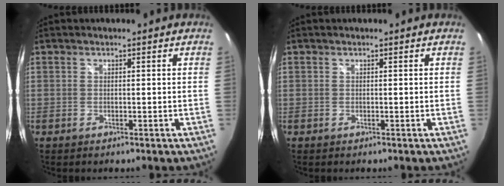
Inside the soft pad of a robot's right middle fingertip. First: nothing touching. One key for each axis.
{"total": 0.0}